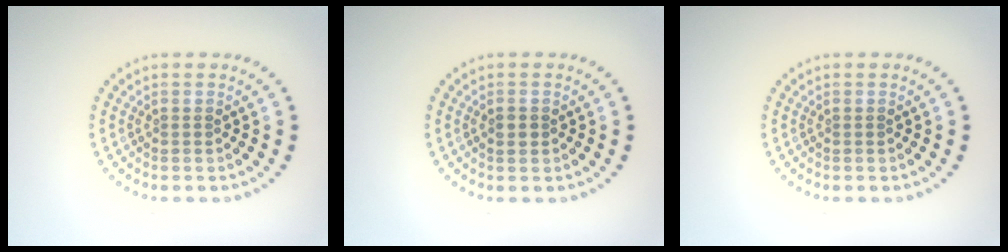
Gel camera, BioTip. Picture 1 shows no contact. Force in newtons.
{"total": 1.3, "press": 1.3, "slide": 0.0}
{"total": 0.0}